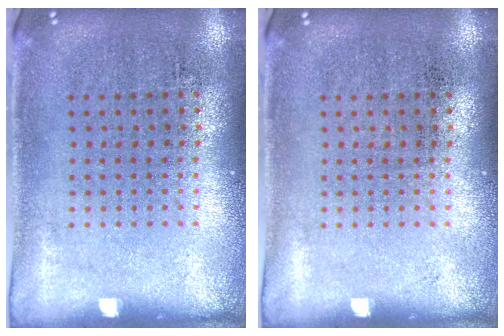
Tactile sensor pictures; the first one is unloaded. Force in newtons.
{"total": 0.0}